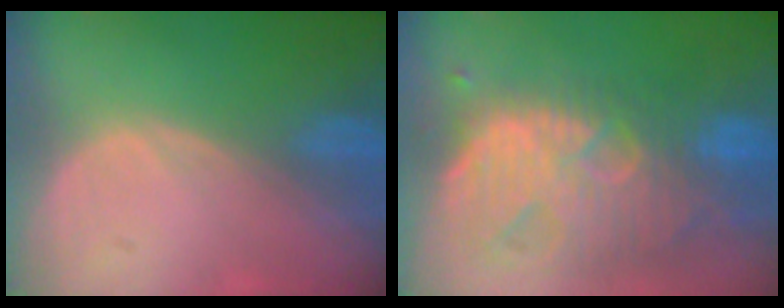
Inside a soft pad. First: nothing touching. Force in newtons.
{"total": 13.4, "press": 11.5, "slide": 6.9}